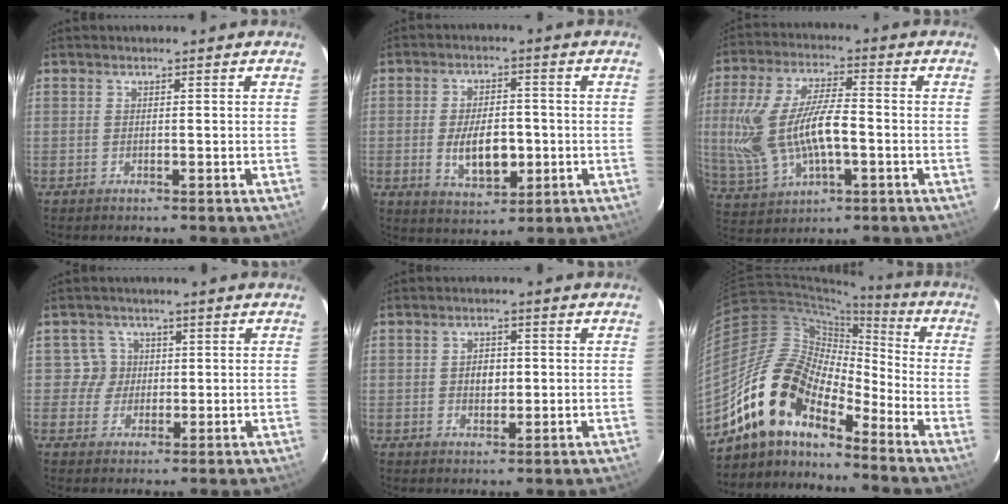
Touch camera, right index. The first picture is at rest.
{"total": 9.2, "force": [-1.7, 4.9, 7.6], "torque": [-0.142, -0.006, -0.018]}
{"total": 17.1, "force": [-1.7, 8.0, 15.1], "torque": [-0.320, -0.001, -0.013]}
{"total": 3.6, "force": [0.4, 3.6, -0.2], "torque": [0.015, 0.015, 0.004]}
{"total": 3.5, "force": [0.1, 2.6, 2.4], "torque": [-0.039, 0.007, 0.003]}
{"total": 15.1, "force": [-11.7, 5.7, 7.6], "torque": [-0.129, 0.009, -0.236]}